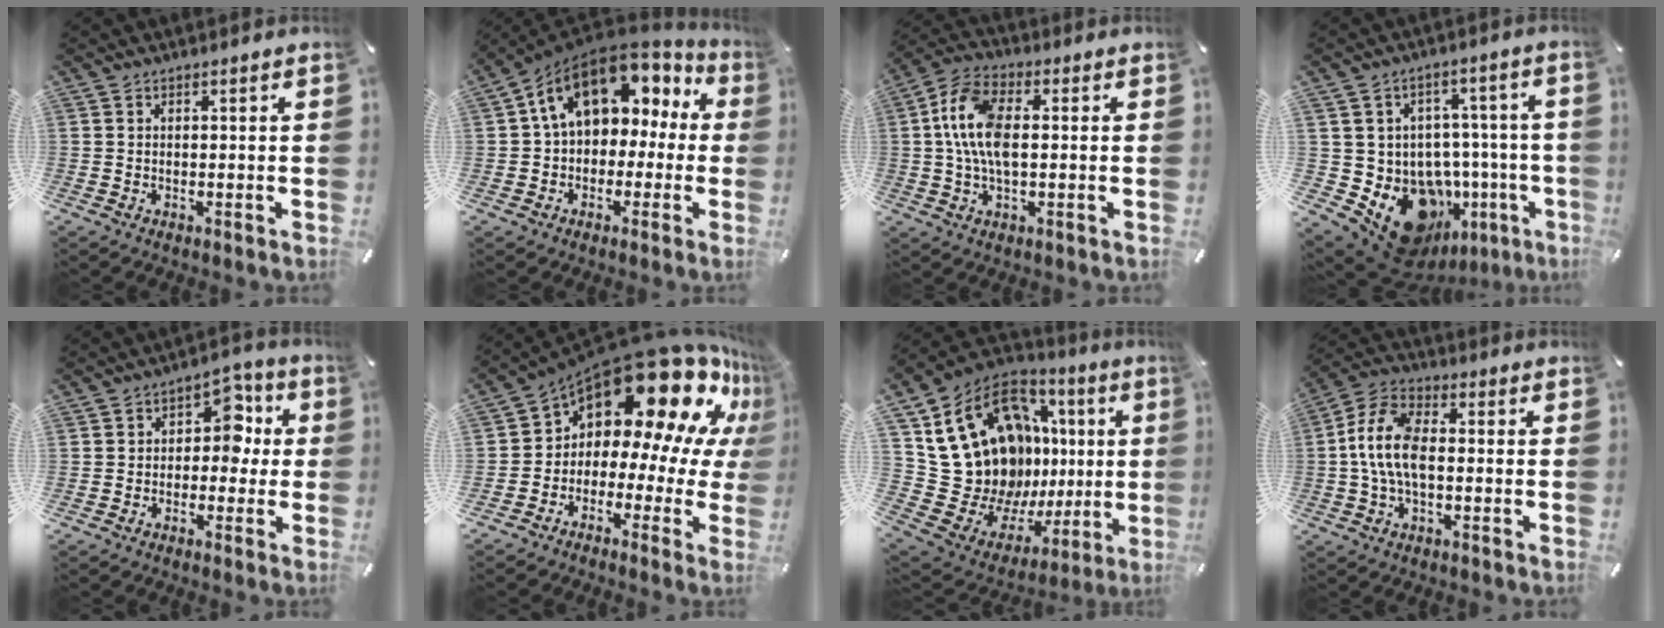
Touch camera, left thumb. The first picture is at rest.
{"total": 14.6, "force": [5.0, 10.5, 8.8], "torque": [-0.137, -0.014, 0.093]}
{"total": 11.2, "force": [0.6, 5.8, 9.5], "torque": [-0.208, 0.001, 0.008]}
{"total": 16.6, "force": [-8.1, 11.3, 9.1], "torque": [-0.137, 0.025, -0.113]}
{"total": 8.3, "force": [0.2, 6.3, 5.4], "torque": [-0.068, 0.012, -0.003]}
{"total": 20.6, "force": [13.3, 9.9, 12.3], "torque": [-0.201, -0.115, 0.233]}
{"total": 23.8, "force": [5.4, 18.6, 13.9], "torque": [-0.219, -0.084, 0.155]}
{"total": 10.4, "force": [-1.0, 5.8, 8.6], "torque": [-0.192, 0.002, -0.020]}